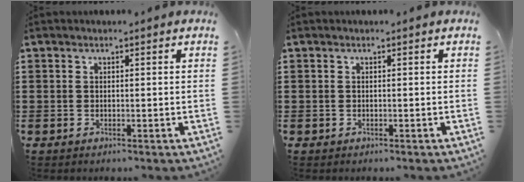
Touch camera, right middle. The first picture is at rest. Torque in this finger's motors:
{"motor_torque": [-0.01, -0.01, -0.01, -0.01]}